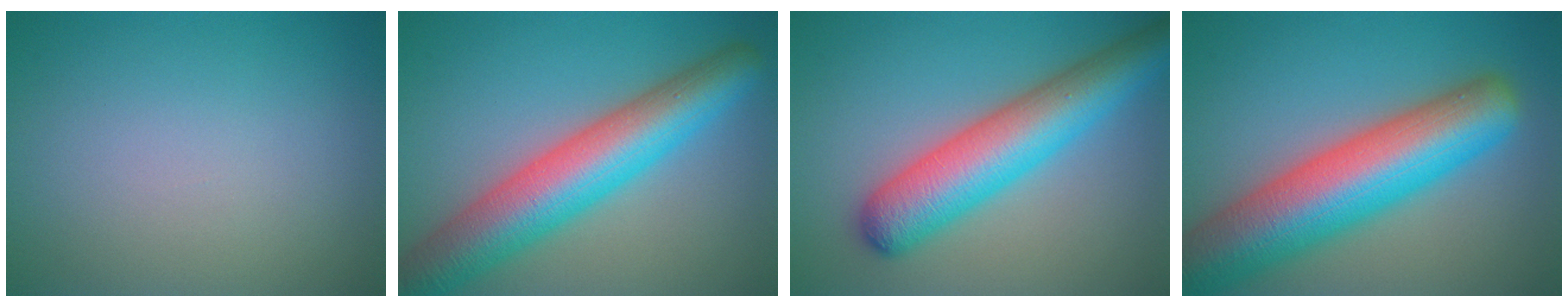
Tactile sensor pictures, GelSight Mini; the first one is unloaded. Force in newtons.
{"total": 9.7, "press": 9.7, "slide": 0.3}
{"total": 8.4, "press": 8.4, "slide": 0.3}
{"total": 12.3, "press": 12.3, "slide": 0.5}